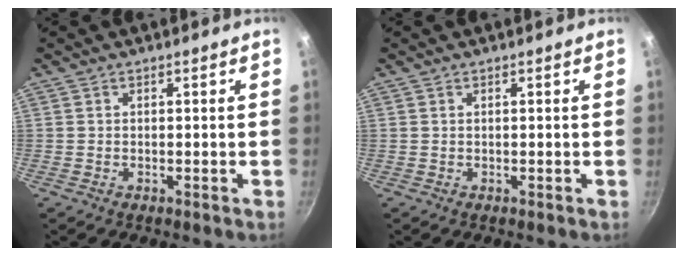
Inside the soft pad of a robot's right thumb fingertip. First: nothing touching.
{"total": 0.0}